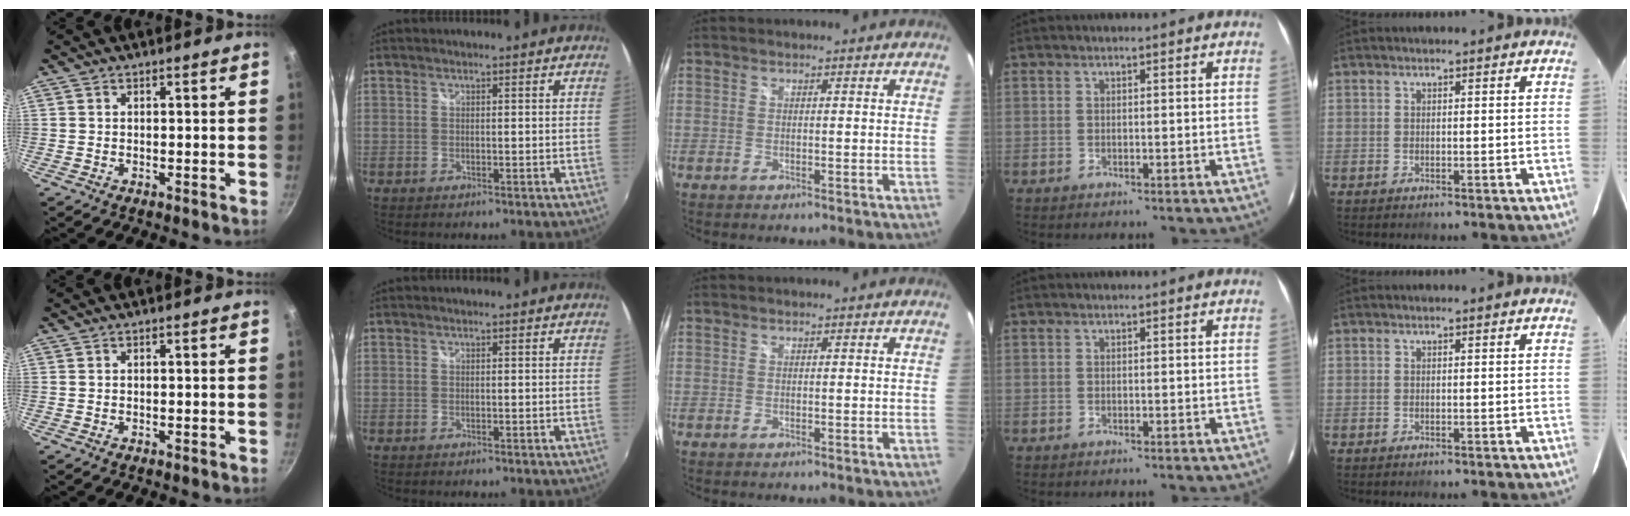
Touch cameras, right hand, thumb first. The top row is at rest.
{}